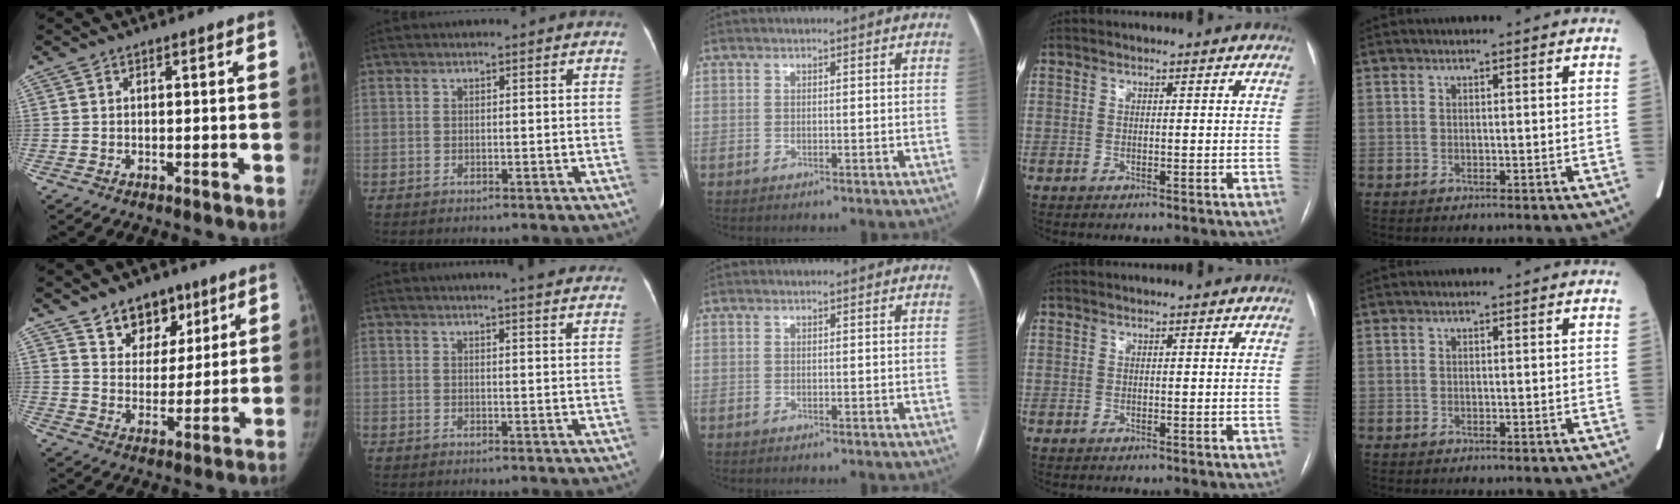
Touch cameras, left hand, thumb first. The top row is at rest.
{"thumb": {"total": 10.7, "force": [6.9, 7.2, 3.9], "torque": [-0.016, -0.036, 0.116]}, "index": {"total": 11.2, "force": [10.2, 0.7, 4.5], "torque": [-0.051, -0.004, 0.099]}}